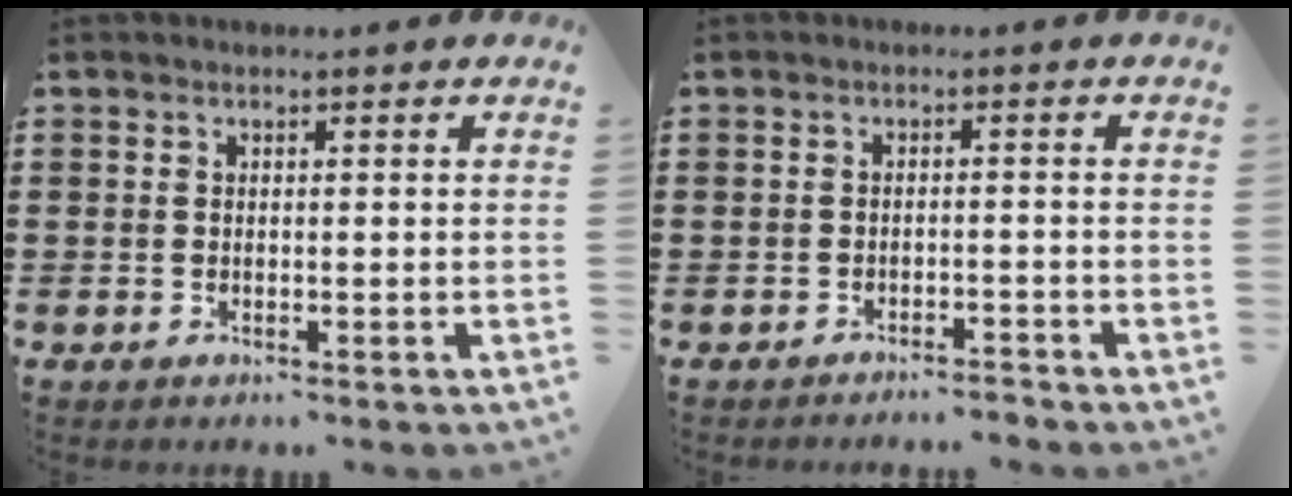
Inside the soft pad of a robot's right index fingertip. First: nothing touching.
{"total": 2.0, "force": [-1.9, 0.1, 0.2], "torque": [-0.010, 0.002, -0.041]}